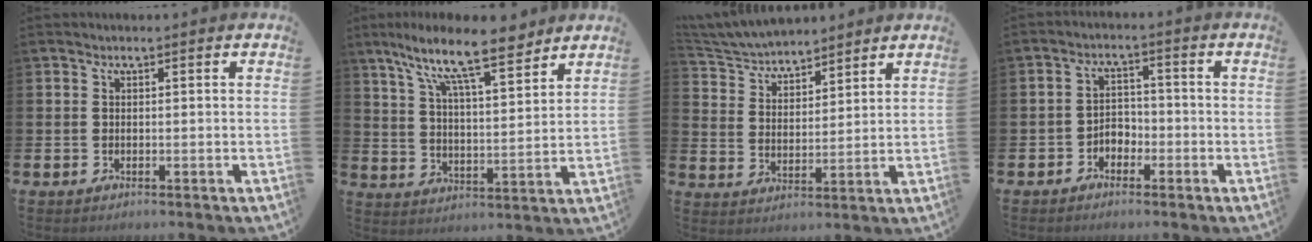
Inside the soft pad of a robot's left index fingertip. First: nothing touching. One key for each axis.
{"total": 11.5, "fx": 9.4, "fy": 2.0, "fz": 6.3, "tx": -0.135, "ty": -0.047, "tz": 0.162}
{"total": 5.3, "fx": 5.2, "fy": 1.2, "fz": 0.5, "tx": -0.035, "ty": -0.031, "tz": 0.091}
{"total": 2.7, "fx": -2.0, "fy": 1.7, "fz": 0.5, "tx": -0.020, "ty": 0.010, "tz": -0.046}